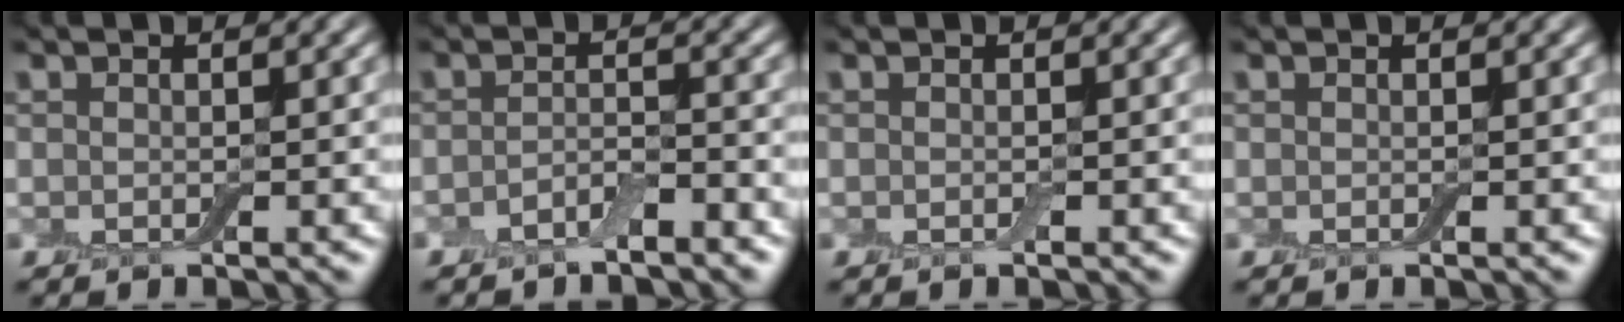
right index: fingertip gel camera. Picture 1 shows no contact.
{"total": 2.1, "force": [-1.5, 0.6, 1.3], "torque": [-0.026, 0.004, -0.033]}
{"total": 0.0}
{"total": 0.0}